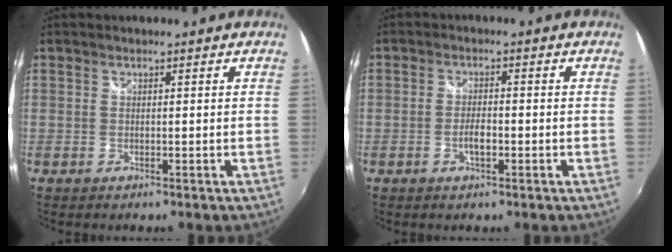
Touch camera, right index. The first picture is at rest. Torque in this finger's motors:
{"motor_torque": [0.03, -0.03, 0.16, 0.04]}